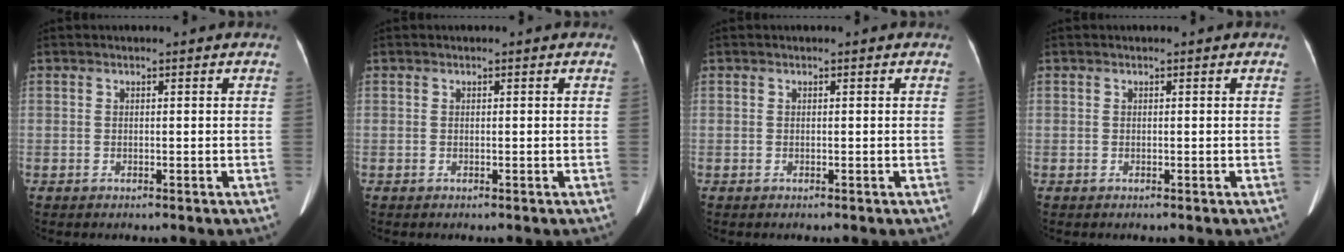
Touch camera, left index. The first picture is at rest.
{"total": 0.0}
{"total": 0.0}
{"total": 0.0}